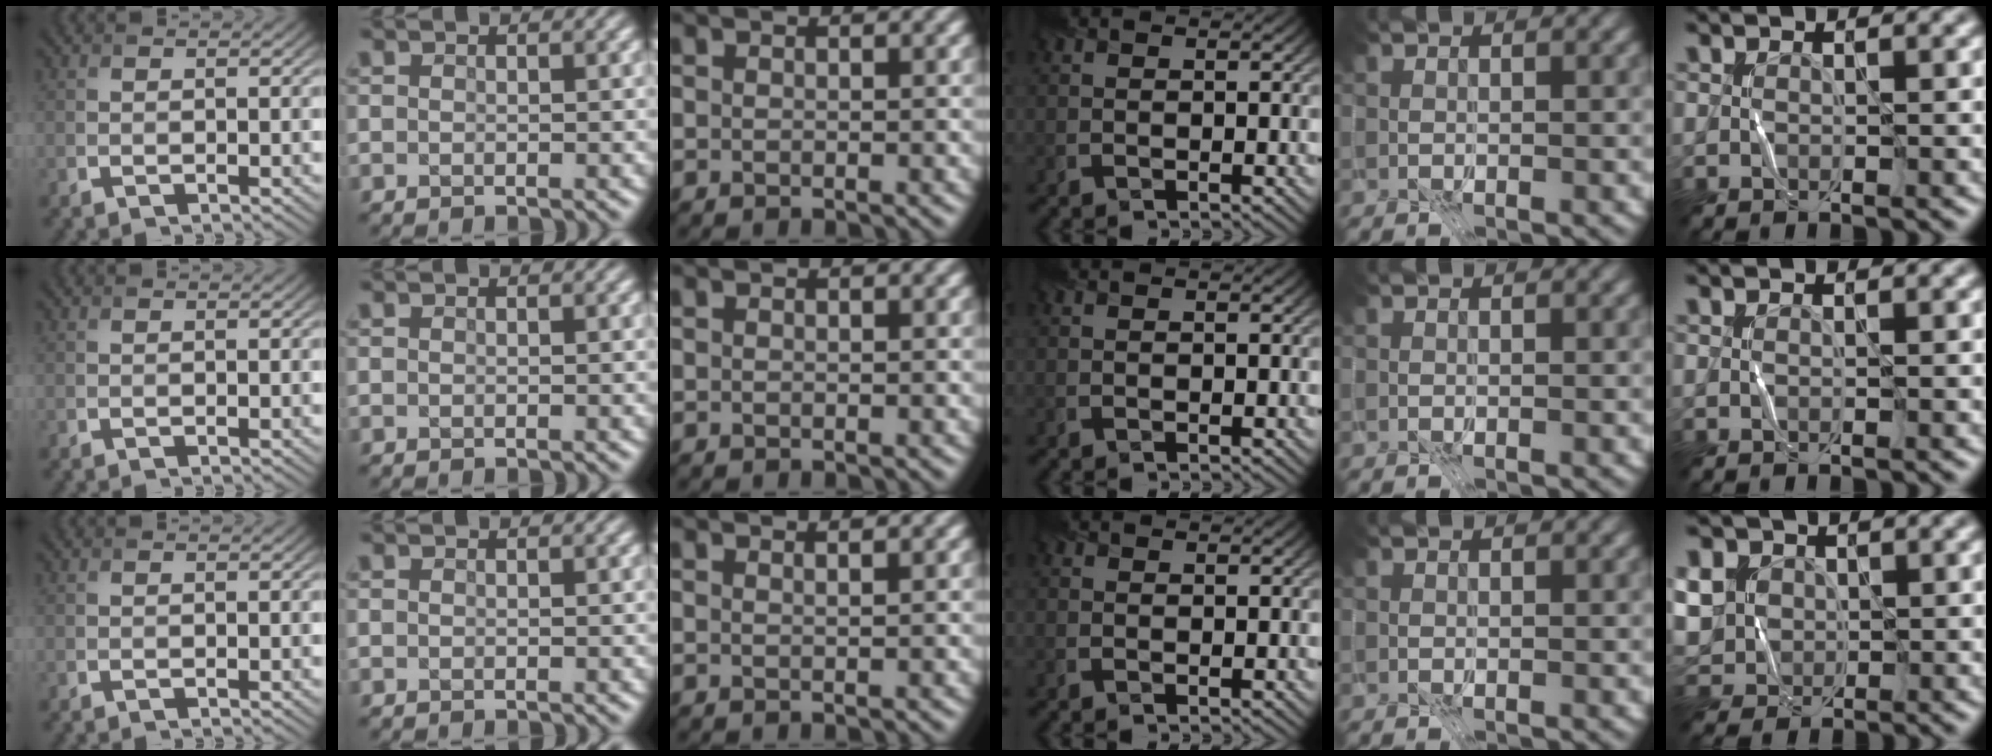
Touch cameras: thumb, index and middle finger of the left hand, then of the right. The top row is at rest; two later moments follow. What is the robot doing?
{"motion": "fold", "object": "coffee filter"}